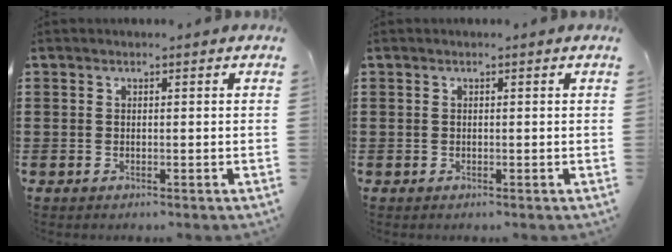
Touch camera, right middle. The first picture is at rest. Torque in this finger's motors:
{"motor_torque": [0.36, -0.25, 0.08, 0.02]}